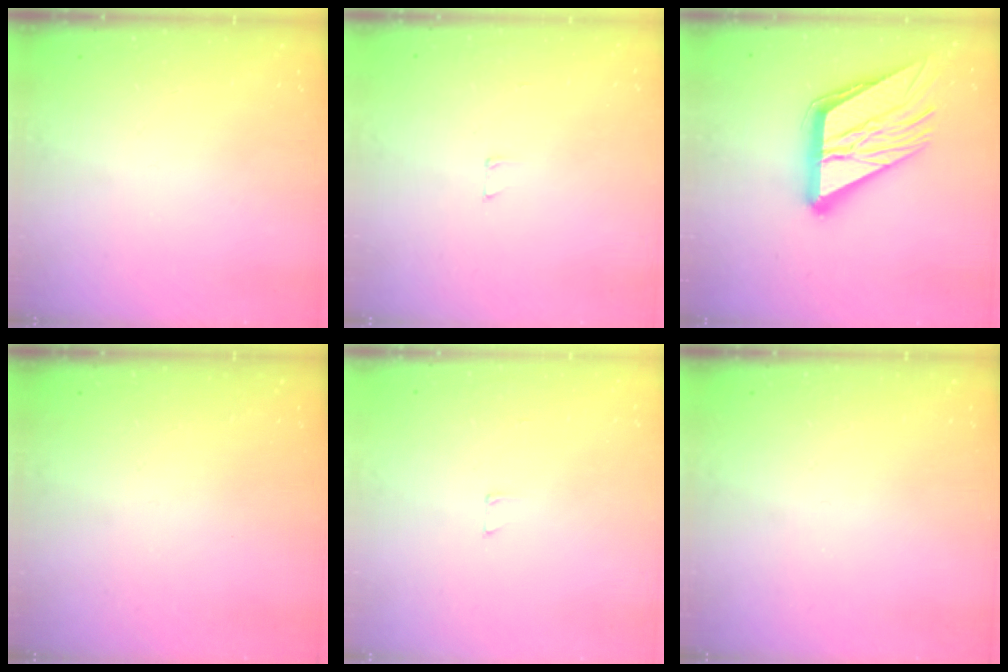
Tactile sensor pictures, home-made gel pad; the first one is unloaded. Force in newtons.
{"total": 2.9, "press": 2.9, "slide": 0.2}
{"total": 21.5, "press": 21.3, "slide": 2.9}
{"total": 0.0}
{"total": 2.9, "press": 2.9, "slide": 0.2}
{"total": 0.0}